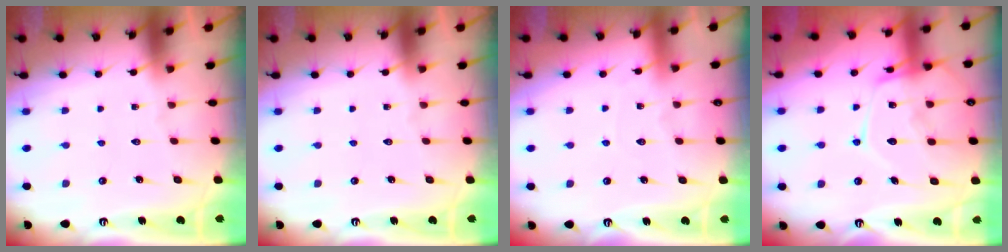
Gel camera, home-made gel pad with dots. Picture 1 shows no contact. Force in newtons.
{"total": 0.0}
{"total": 2.7, "press": 2.7, "slide": 0.1}
{"total": 17.3, "press": 17.3, "slide": 1.6}